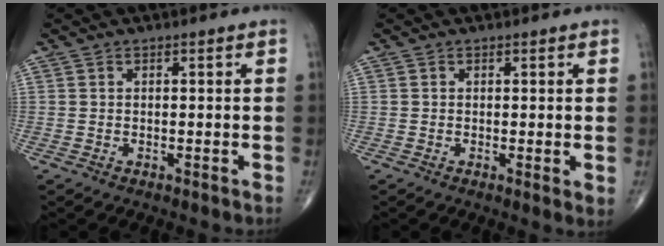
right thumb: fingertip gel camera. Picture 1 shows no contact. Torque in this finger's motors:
{"motor_torque": [-0.14, 0.11, -0.11, -0.09, -0.03]}